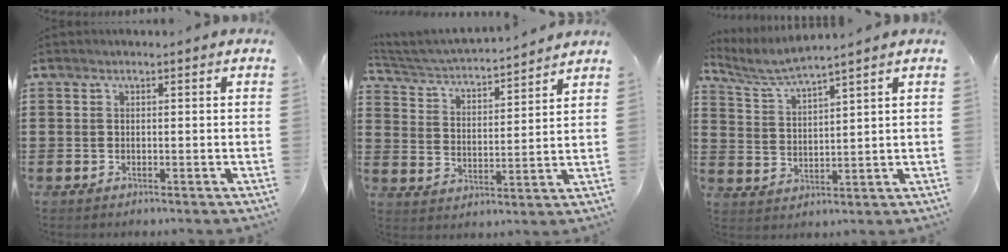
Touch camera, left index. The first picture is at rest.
{"total": 3.3, "force": [3.2, 0.1, 0.8], "torque": [-0.036, -0.028, 0.047]}
{"total": 4.5, "force": [4.1, -0.6, 1.8], "torque": [-0.053, -0.021, 0.070]}